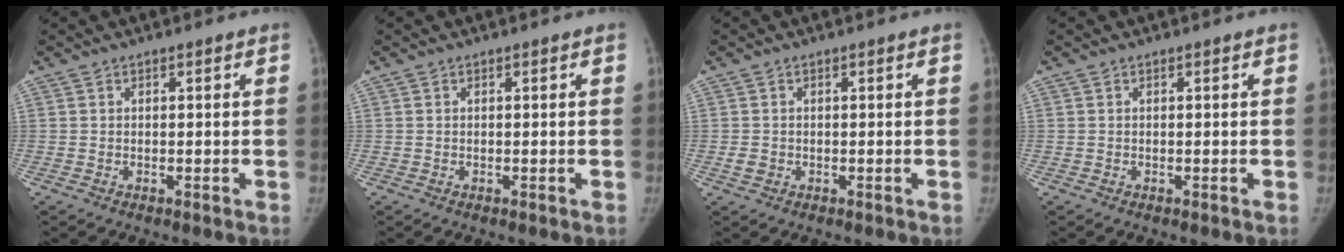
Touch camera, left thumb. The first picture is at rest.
{"total": 0.0}
{"total": 1.6, "force": [-0.3, 1.4, 0.7], "torque": [-0.010, 0.001, -0.002]}
{"total": 0.0}